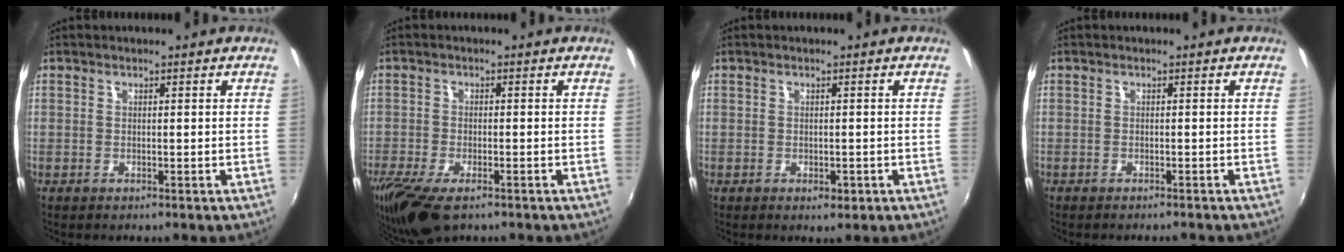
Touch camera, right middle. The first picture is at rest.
{"total": 10.7, "force": [-7.2, 4.0, 6.8], "torque": [-0.160, -0.043, -0.132]}
{"total": 1.6, "force": [-0.7, 1.0, 1.0], "torque": [-0.014, -0.004, -0.010]}
{"total": 1.6, "force": [-1.5, 0.2, 0.5], "torque": [-0.013, -0.010, -0.023]}